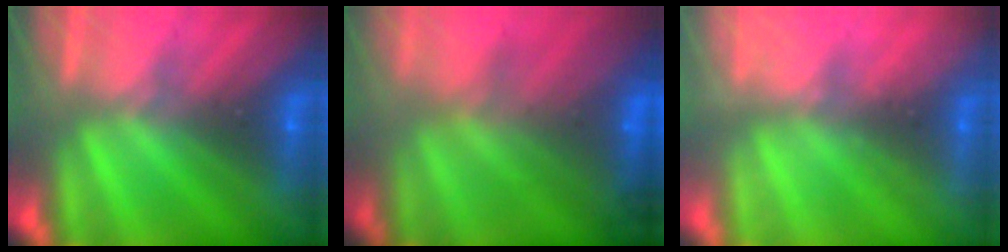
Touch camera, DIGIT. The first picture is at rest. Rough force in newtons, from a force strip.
{"total": 11.1}
{"total": 2.2}